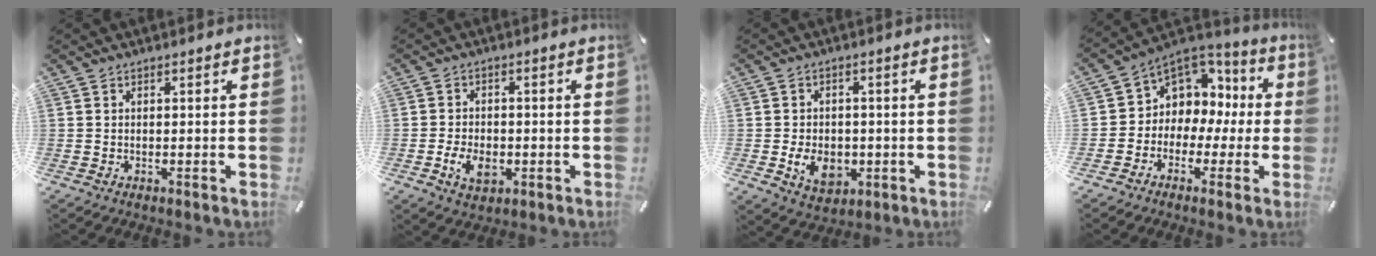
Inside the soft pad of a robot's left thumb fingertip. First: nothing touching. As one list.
[{"total": 6.0, "force": [-1.8, 3.9, 4.1], "torque": [-0.079, 0.001, -0.034]}, {"total": 7.7, "force": [-1.7, 5.9, 4.7], "torque": [-0.088, 0.000, -0.030]}, {"total": 7.2, "force": [0.6, 7.1, 1.1], "torque": [-0.028, -0.024, 0.015]}]